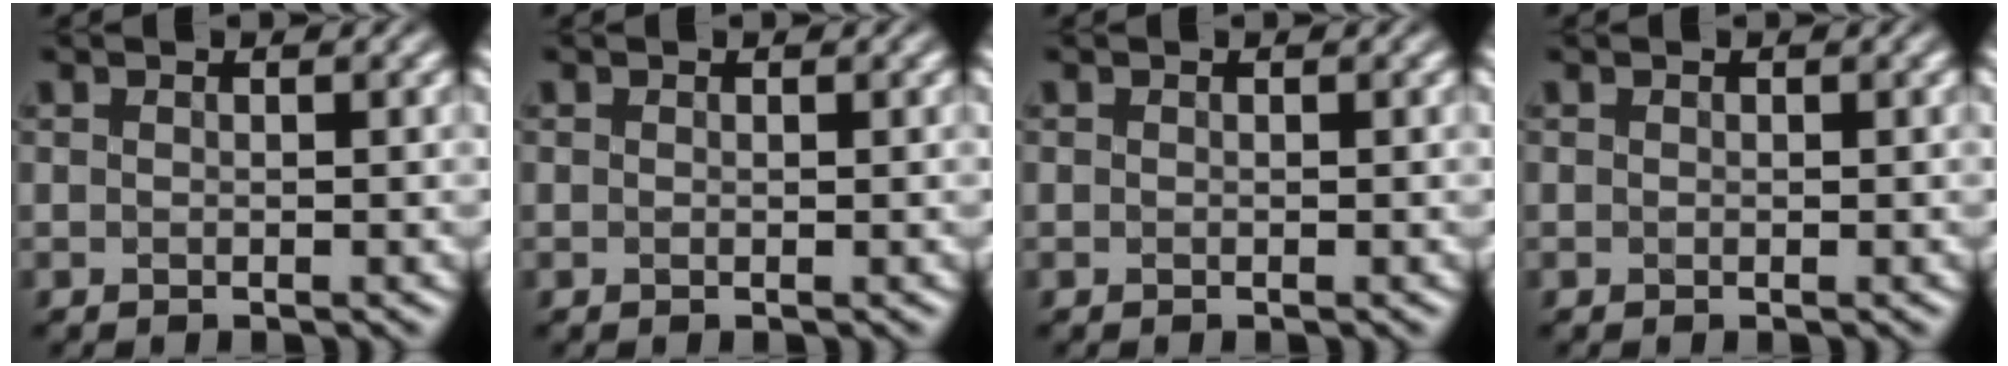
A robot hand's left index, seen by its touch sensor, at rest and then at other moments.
{"total": 0.6, "force": [-0.3, -0.4, -0.4], "torque": [-0.007, -0.002, 0.008]}
{"total": 0.7, "force": [-0.4, -0.3, -0.4], "torque": [-0.006, -0.003, 0.006]}
{"total": 0.7, "force": [-0.4, -0.4, -0.4], "torque": [-0.007, -0.003, 0.009]}